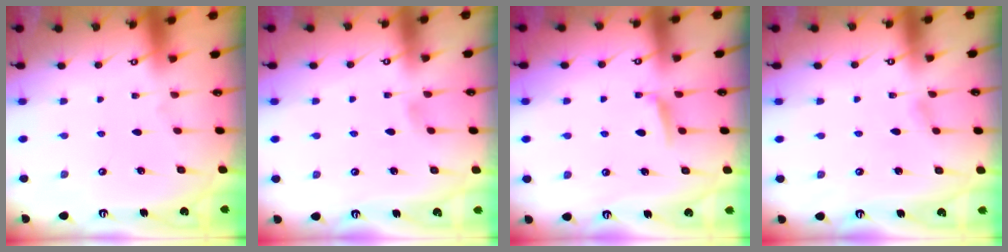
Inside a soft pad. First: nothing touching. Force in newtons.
{"total": 2.9, "press": 2.9, "slide": 0.5}
{"total": 4.8, "press": 4.7, "slide": 0.6}
{"total": 3.6, "press": 3.5, "slide": 0.4}